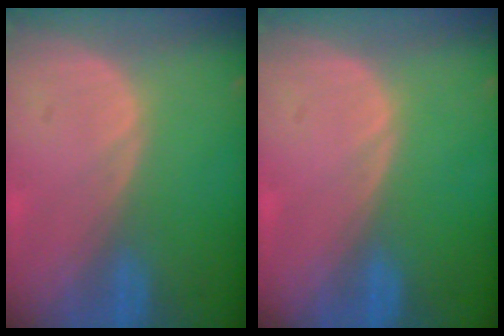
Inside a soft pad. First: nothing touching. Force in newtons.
{"total": 0.0}